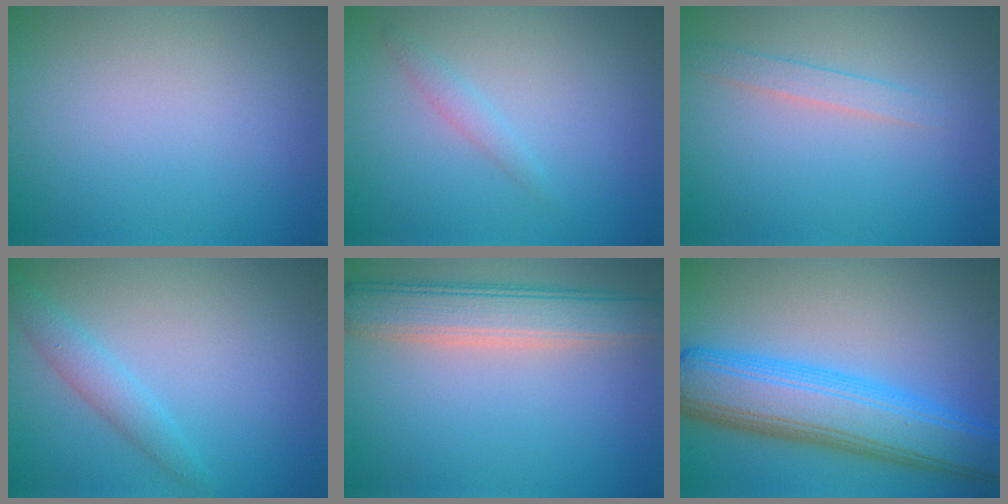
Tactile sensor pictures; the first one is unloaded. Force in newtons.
{"total": 1.1, "press": 1.1, "slide": 0.1}
{"total": 1.5, "press": 1.5, "slide": 0.1}
{"total": 2.1, "press": 2.1, "slide": 0.1}
{"total": 5.3, "press": 5.3, "slide": 0.4}
{"total": 9.3, "press": 9.3, "slide": 0.2}